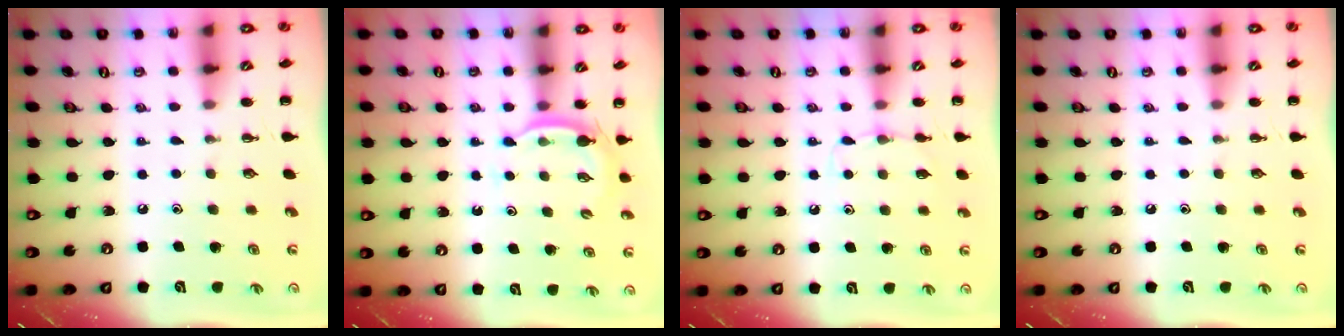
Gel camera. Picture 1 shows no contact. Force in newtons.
{"total": 3.2, "press": 3.1, "slide": 0.8}
{"total": 5.3, "press": 5.1, "slide": 1.5}
{"total": 0.0}